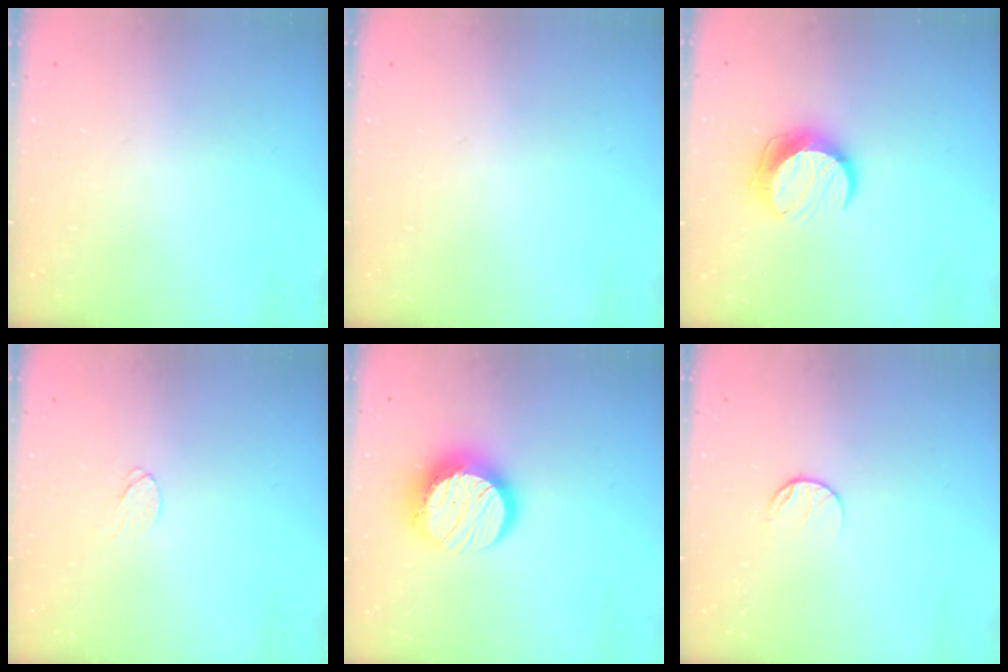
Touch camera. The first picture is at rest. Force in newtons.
{"total": 0.0}
{"total": 10.8, "press": 10.8, "slide": 0.5}
{"total": 3.4, "press": 3.4, "slide": 0.2}
{"total": 14.0, "press": 14.0, "slide": 0.9}
{"total": 6.8, "press": 6.7, "slide": 0.8}